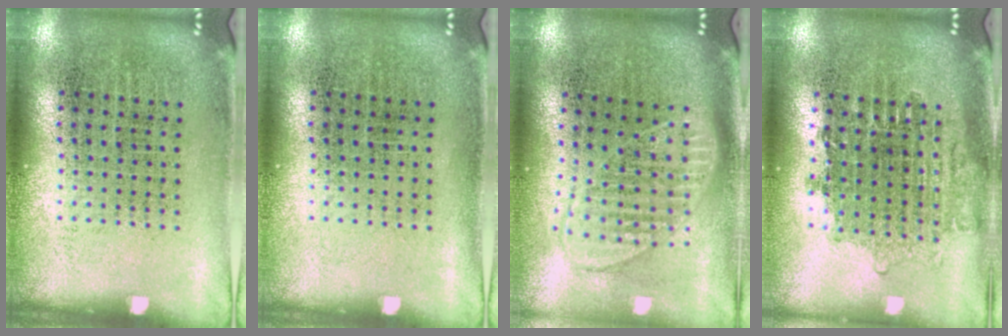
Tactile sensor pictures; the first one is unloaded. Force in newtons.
{"total": 0.0}
{"total": 1.8, "press": 1.5, "slide": 1.1}
{"total": 1.6, "press": 1.3, "slide": 0.8}